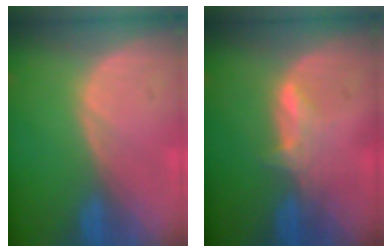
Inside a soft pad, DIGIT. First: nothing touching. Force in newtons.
{"total": 2.8, "press": 2.8, "slide": 0.4}